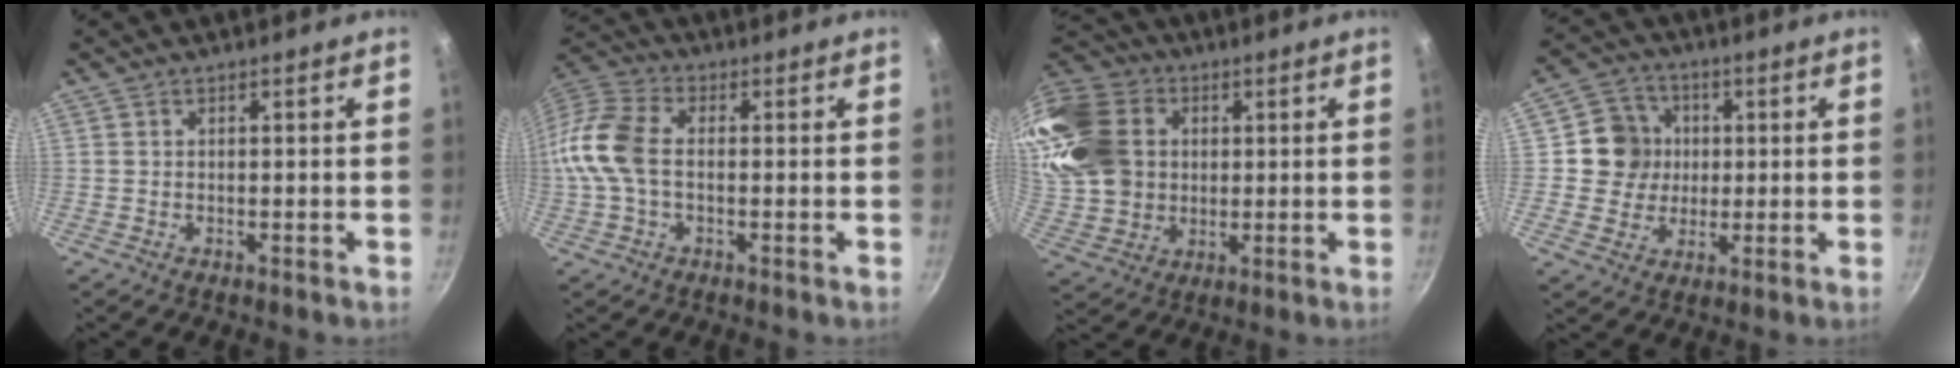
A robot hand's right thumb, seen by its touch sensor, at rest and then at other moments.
{"total": 11.7, "force": [-0.6, 7.1, 9.3], "torque": [-0.192, 0.032, -0.032]}
{"total": 22.5, "force": [5.6, 18.1, 12.2], "torque": [-0.255, 0.020, 0.114]}
{"total": 8.8, "force": [1.0, 8.3, 2.5], "torque": [-0.004, 0.008, 0.007]}